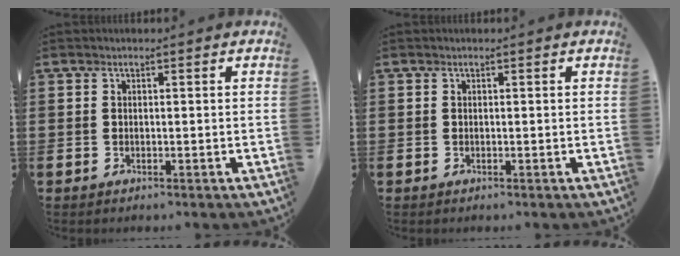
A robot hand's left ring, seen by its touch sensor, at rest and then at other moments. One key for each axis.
{"total": 0.0}